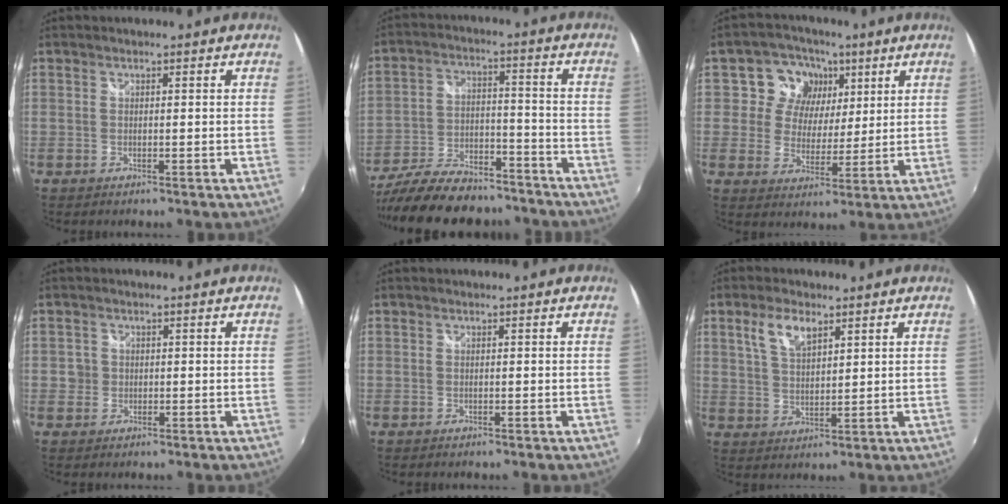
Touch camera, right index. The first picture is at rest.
{"total": 21.7, "force": [-17.9, 7.9, 9.6], "torque": [-0.198, -0.006, -0.265]}
{"total": 9.3, "force": [3.9, 8.0, 2.6], "torque": [-0.046, 0.004, 0.058]}
{"total": 2.2, "force": [-0.2, 2.2, 0.2], "torque": [-0.003, 0.000, -0.005]}
{"total": 0.0}
{"total": 6.3, "force": [3.5, 2.8, 4.4], "torque": [-0.085, 0.009, 0.068]}